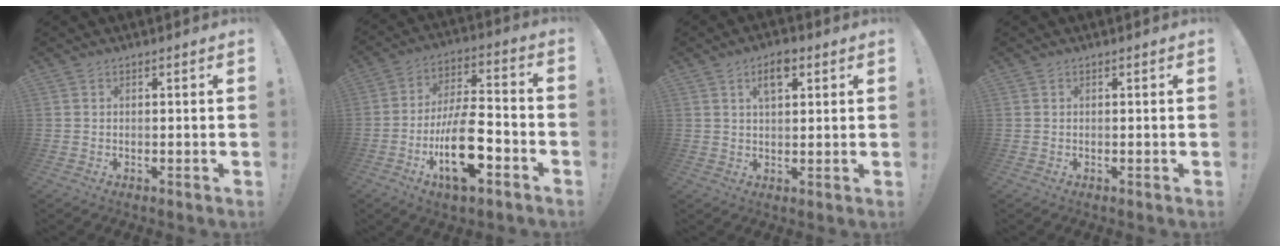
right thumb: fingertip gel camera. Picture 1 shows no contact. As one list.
[{"total": 18.2, "force": [-7.1, 7.5, 15.0], "torque": [-0.268, 0.040, -0.113]}, {"total": 5.8, "force": [2.8, 2.9, 4.2], "torque": [-0.061, -0.004, 0.045]}, {"total": 0.0}]